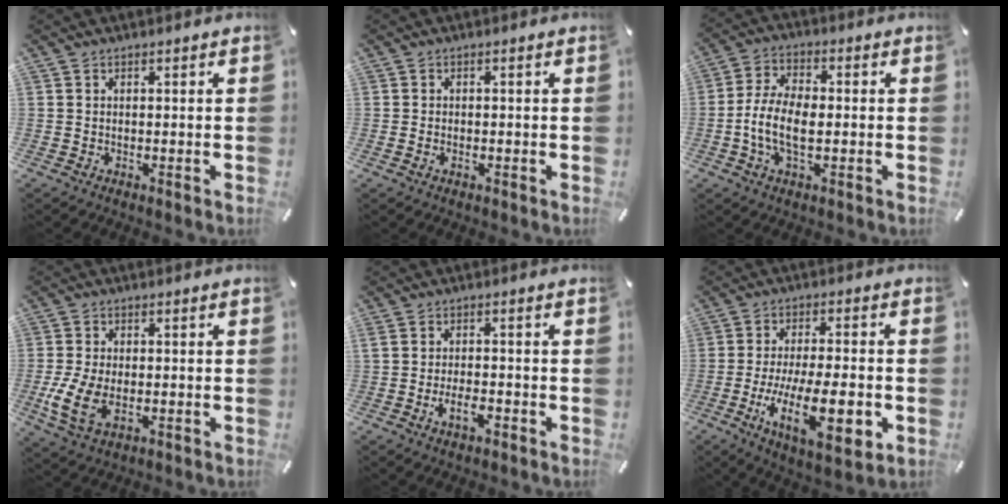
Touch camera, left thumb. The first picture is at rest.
{"total": 1.2, "force": [-0.4, 0.4, 1.1], "torque": [-0.019, -0.002, -0.006]}
{"total": 9.1, "force": [-1.8, 4.7, 7.6], "torque": [-0.160, 0.001, -0.032]}
{"total": 8.3, "force": [-1.6, 4.9, 6.4], "torque": [-0.145, -0.004, -0.027]}
{"total": 4.8, "force": [-1.9, 1.8, 4.0], "torque": [-0.070, 0.007, -0.034]}
{"total": 17.2, "force": [-4.6, 6.0, 15.5], "torque": [-0.268, -0.008, -0.068]}